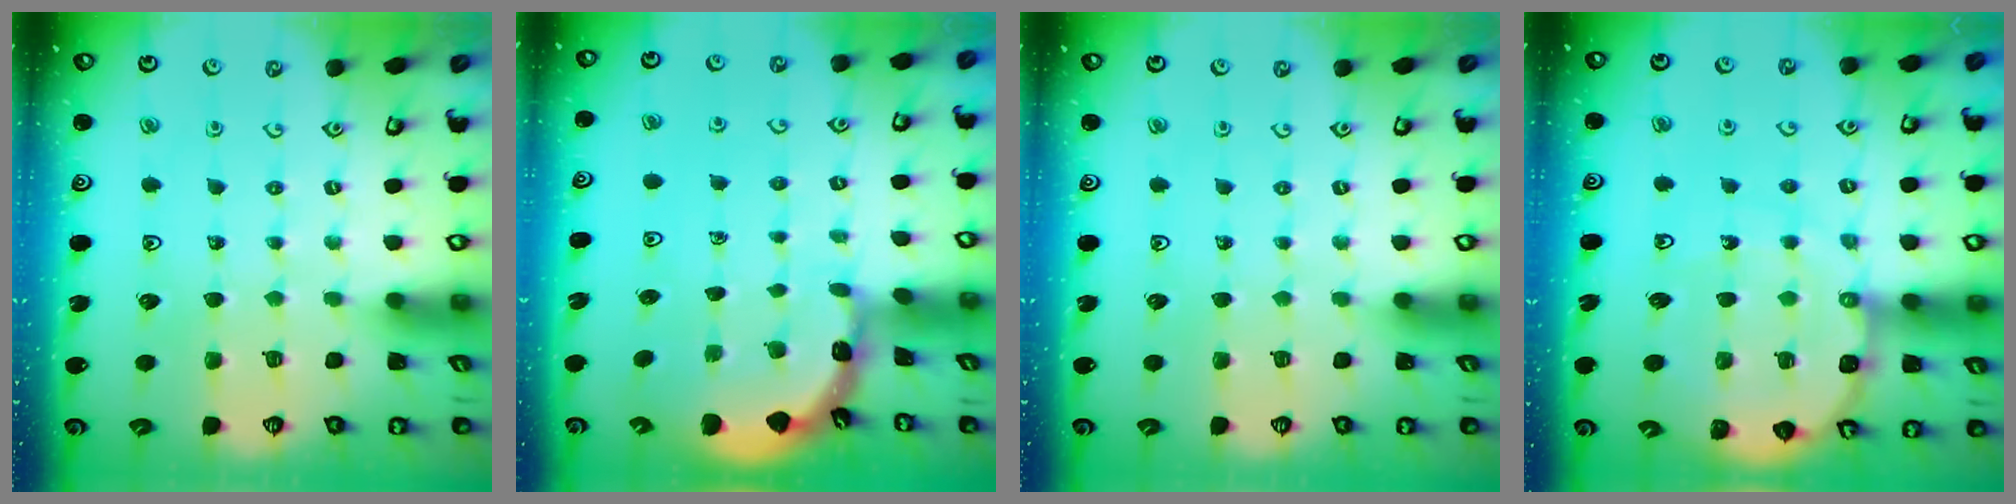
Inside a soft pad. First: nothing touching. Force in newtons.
{"total": 1.8, "press": 1.8, "slide": 0.2}
{"total": 0.0}
{"total": 9.7, "press": 9.5, "slide": 1.7}